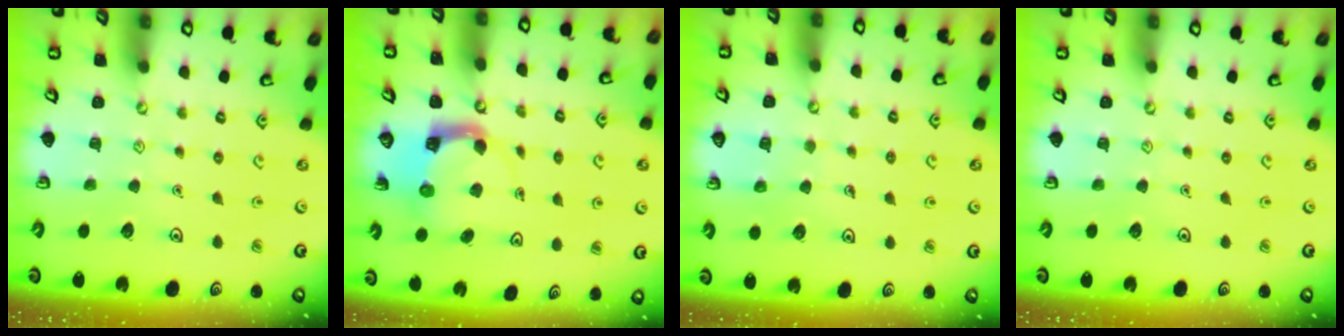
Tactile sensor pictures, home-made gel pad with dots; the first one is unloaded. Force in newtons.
{"total": 3.8, "press": 3.8, "slide": 0.5}
{"total": 3.9, "press": 3.9, "slide": 0.3}
{"total": 0.0}